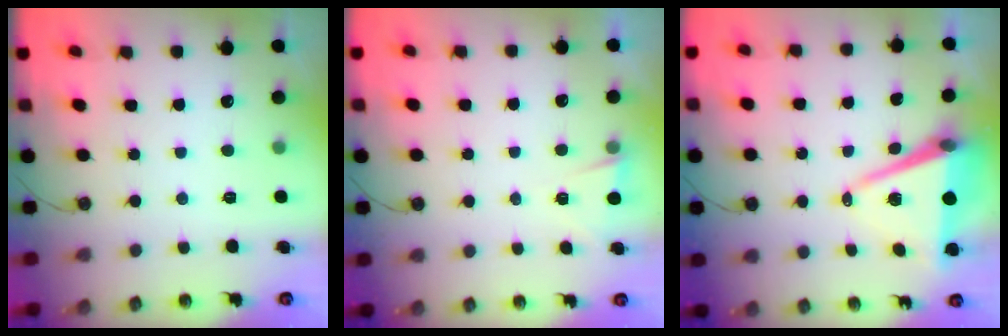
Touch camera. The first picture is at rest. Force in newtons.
{"total": 1.5, "press": 1.3, "slide": 0.8}
{"total": 10.2, "press": 9.4, "slide": 4.0}